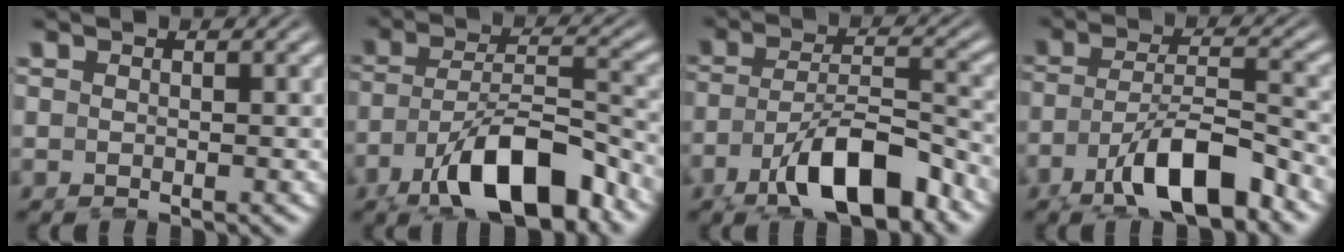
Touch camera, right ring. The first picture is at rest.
{"total": 8.2, "force": [-4.2, 3.2, 6.3], "torque": [-0.101, -0.027, -0.063]}
{"total": 7.3, "force": [-3.9, 2.7, 5.5], "torque": [-0.089, -0.024, -0.059]}
{"total": 6.5, "force": [-3.5, 2.2, 5.0], "torque": [-0.080, -0.023, -0.054]}